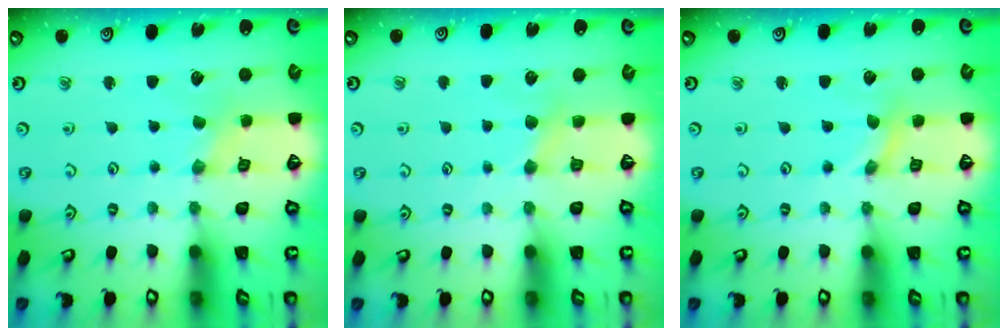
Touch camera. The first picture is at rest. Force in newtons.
{"total": 3.0, "press": 2.9, "slide": 0.5}
{"total": 0.0}